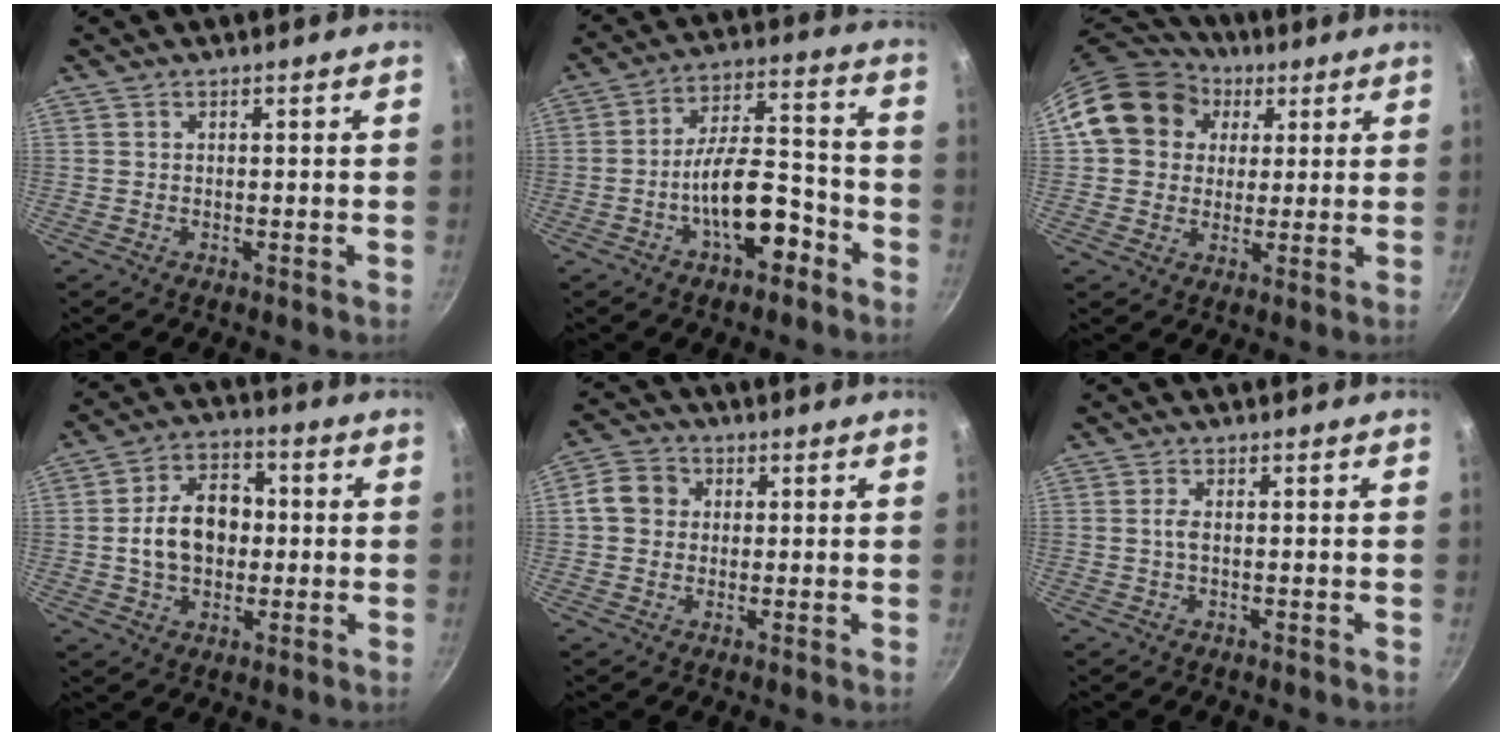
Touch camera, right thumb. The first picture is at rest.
{"total": 13.0, "force": [-5.7, 5.7, 10.2], "torque": [-0.135, 0.058, -0.093]}
{"total": 14.6, "force": [4.3, 12.3, 6.4], "torque": [-0.089, 0.017, 0.064]}
{"total": 12.1, "force": [0.0, 8.8, 8.4], "torque": [-0.107, 0.024, -0.009]}
{"total": 6.3, "force": [0.7, 5.5, 2.9], "torque": [-0.028, 0.011, -0.003]}
{"total": 1.6, "force": [-0.1, 0.6, 1.4], "torque": [-0.034, 0.004, -0.005]}